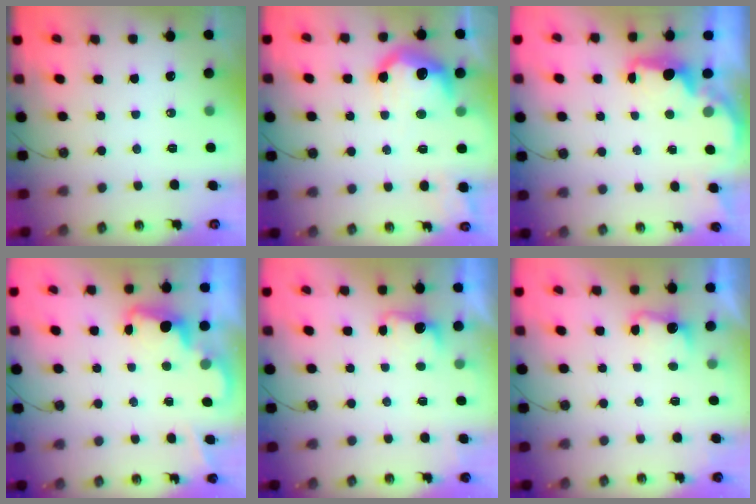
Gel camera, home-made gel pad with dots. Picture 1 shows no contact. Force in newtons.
{"total": 12.9, "press": 12.9, "slide": 0.7}
{"total": 2.5, "press": 2.3, "slide": 0.8}
{"total": 2.3, "press": 2.2, "slide": 0.5}
{"total": 2.9, "press": 2.8, "slide": 0.9}
{"total": 3.9, "press": 3.8, "slide": 1.0}